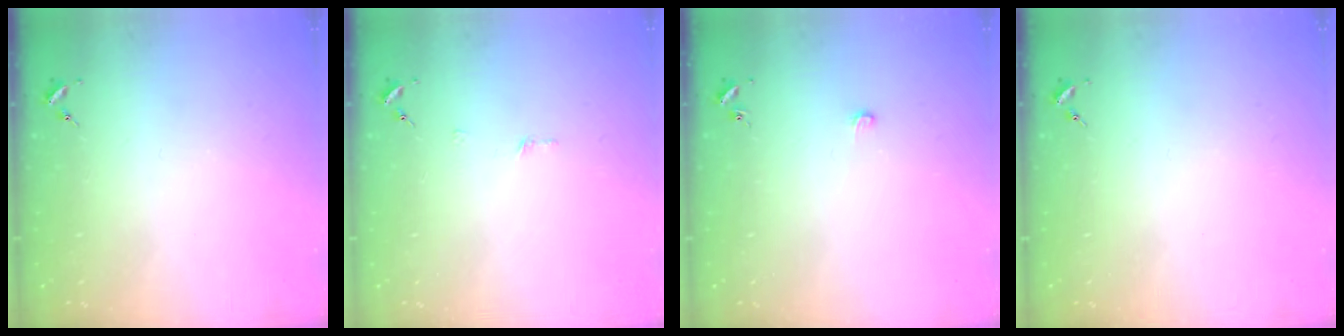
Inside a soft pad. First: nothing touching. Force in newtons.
{"total": 3.0, "press": 3.0, "slide": 0.2}
{"total": 3.8, "press": 3.8, "slide": 0.4}
{"total": 0.0}